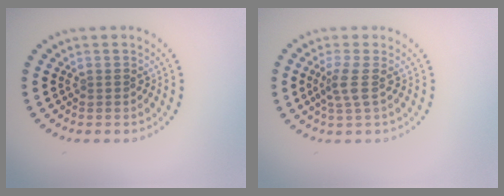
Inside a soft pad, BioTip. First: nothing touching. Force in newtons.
{"total": 2.0, "press": 1.5, "slide": 1.4}